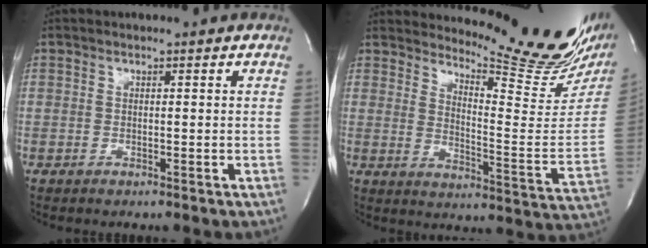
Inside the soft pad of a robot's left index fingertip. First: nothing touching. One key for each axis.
{"total": 18.0, "fx": 16.5, "fy": 1.4, "fz": 7.1, "tx": -0.102, "ty": -0.118, "tz": 0.200}